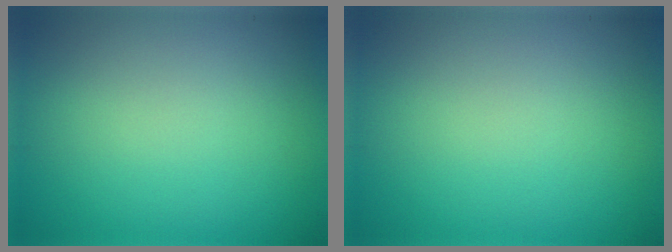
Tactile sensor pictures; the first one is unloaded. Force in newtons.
{"total": 0.0}